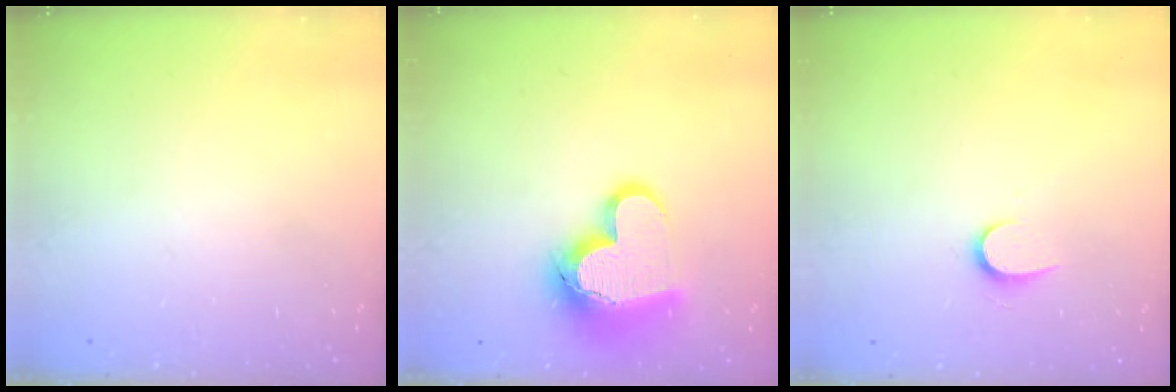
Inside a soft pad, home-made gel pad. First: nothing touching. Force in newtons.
{"total": 15.9, "press": 15.7, "slide": 2.2}
{"total": 5.6, "press": 5.5, "slide": 0.6}